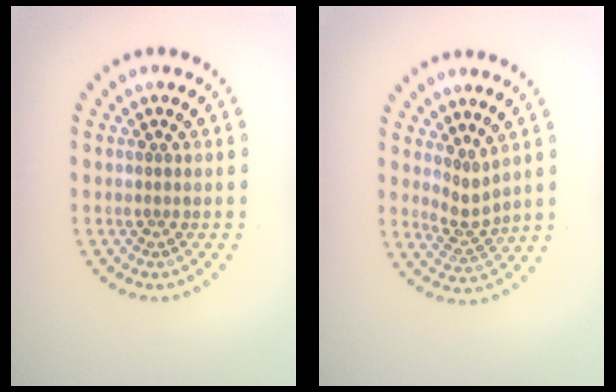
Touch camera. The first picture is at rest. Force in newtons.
{"total": 2.1, "press": 1.5, "slide": 1.5}